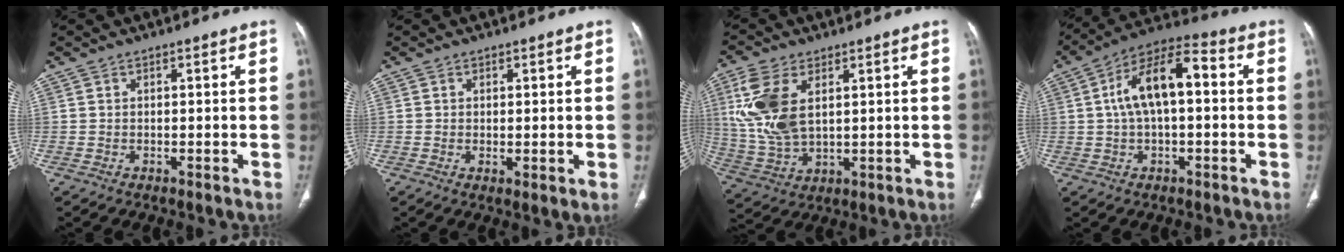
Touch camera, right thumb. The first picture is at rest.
{"total": 1.9, "force": [0.1, 0.6, 1.9], "torque": [-0.038, -0.011, 0.003]}
{"total": 12.5, "force": [3.6, 6.8, 9.9], "torque": [-0.224, -0.009, 0.081]}
{"total": 12.5, "force": [1.3, 5.8, 11.0], "torque": [-0.197, 0.039, 0.013]}